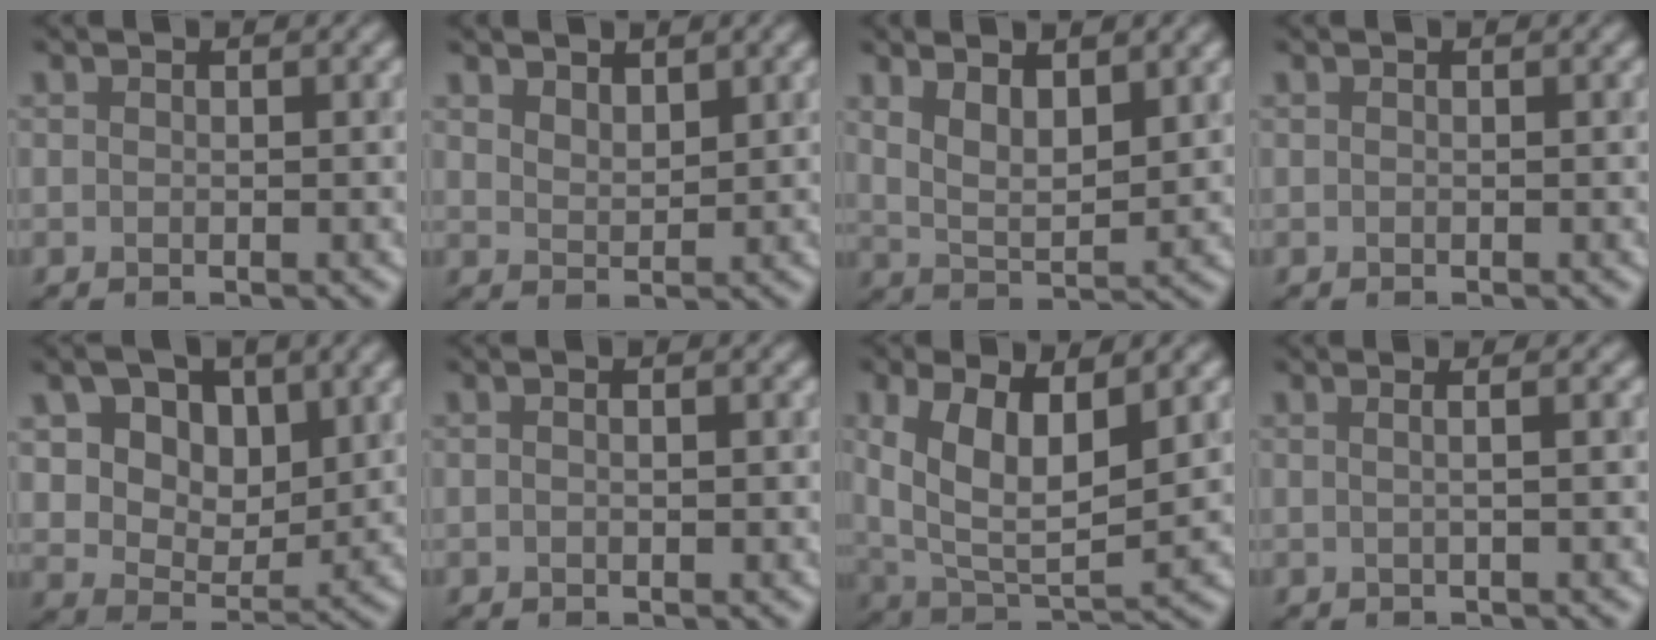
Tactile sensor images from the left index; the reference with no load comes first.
{"total": 2.1, "force": [1.6, 0.9, 1.0], "torque": [-0.021, -0.003, 0.035]}
{"total": 4.9, "force": [2.3, 1.8, 3.9], "torque": [-0.079, -0.009, 0.044]}
{"total": 0.0}
{"total": 8.7, "force": [3.6, 5.3, 5.8], "torque": [-0.106, 0.001, 0.058]}
{"total": 2.4, "force": [0.7, 1.3, 1.9], "torque": [-0.015, 0.017, -0.013]}
{"total": 8.6, "force": [2.1, 3.8, 7.4], "torque": [-0.154, -0.005, 0.037]}
{"total": 3.0, "force": [0.8, 1.5, 2.5], "torque": [-0.013, 0.015, -0.021]}